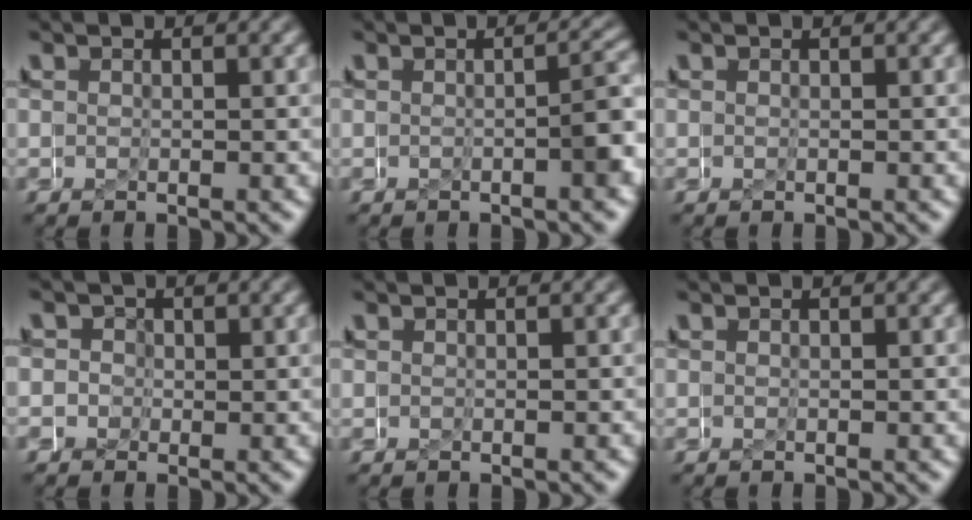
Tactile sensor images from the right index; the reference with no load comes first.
{"total": 2.2, "force": [-0.7, 0.7, 1.9], "torque": [-0.018, 0.007, -0.016]}
{"total": 0.0}
{"total": 4.2, "force": [-1.2, 3.9, 1.0], "torque": [-0.043, -0.014, -0.031]}
{"total": 0.0}
{"total": 0.0}